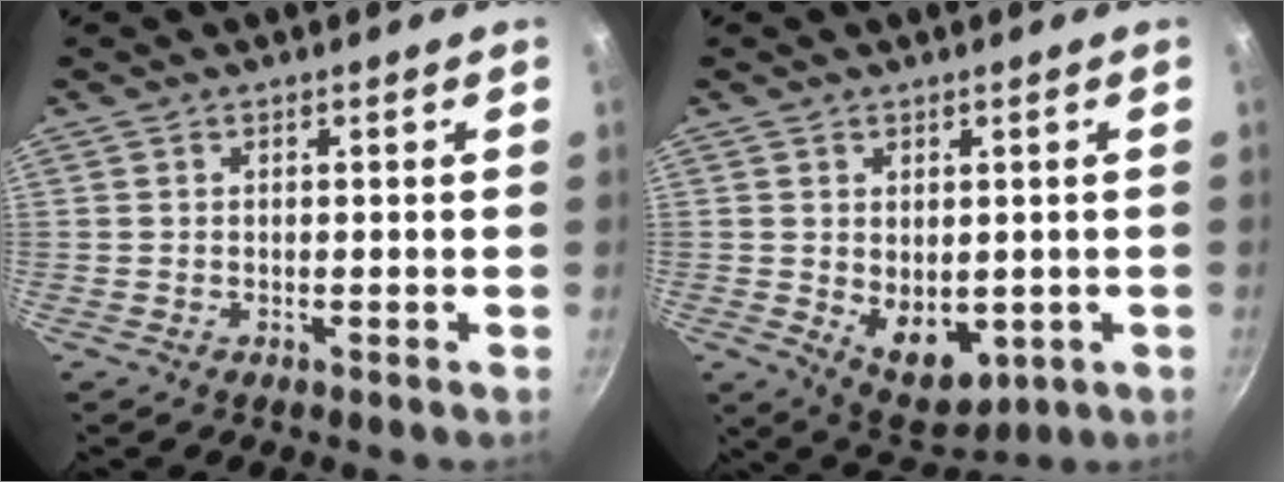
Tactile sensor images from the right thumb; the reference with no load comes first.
{"total": 8.8, "force": [-0.6, 6.0, 6.4], "torque": [-0.073, -0.017, 0.012]}